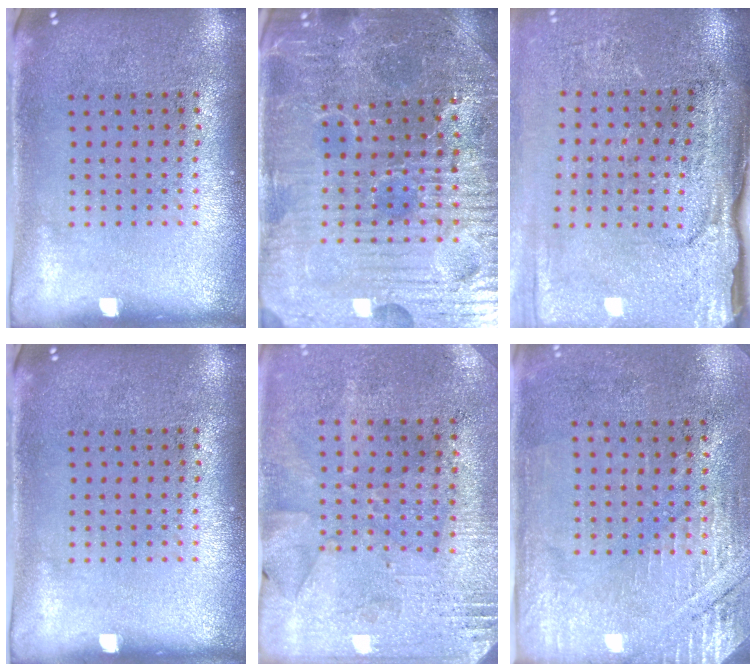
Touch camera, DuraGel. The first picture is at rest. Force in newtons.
{"total": 5.1, "press": 5.0, "slide": 1.1}
{"total": 4.2, "press": 3.6, "slide": 2.1}
{"total": 0.0}
{"total": 2.7, "press": 2.3, "slide": 1.5}
{"total": 2.8, "press": 2.6, "slide": 1.0}